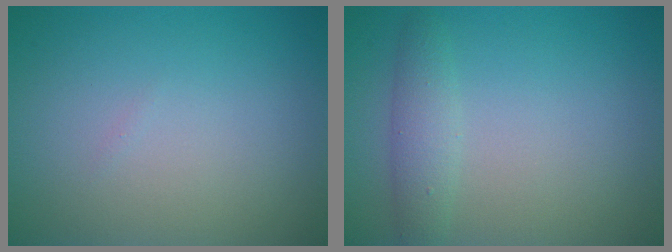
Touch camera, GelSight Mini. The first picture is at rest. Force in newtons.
{"total": 2.1, "press": 2.1, "slide": 0.1}